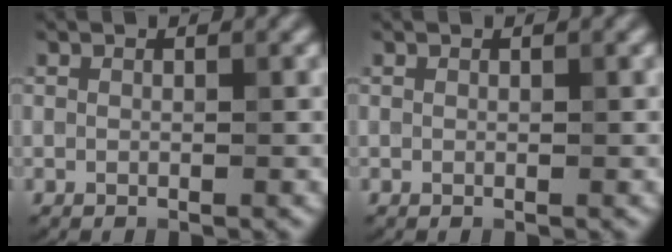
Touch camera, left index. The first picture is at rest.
{"total": 0.0}